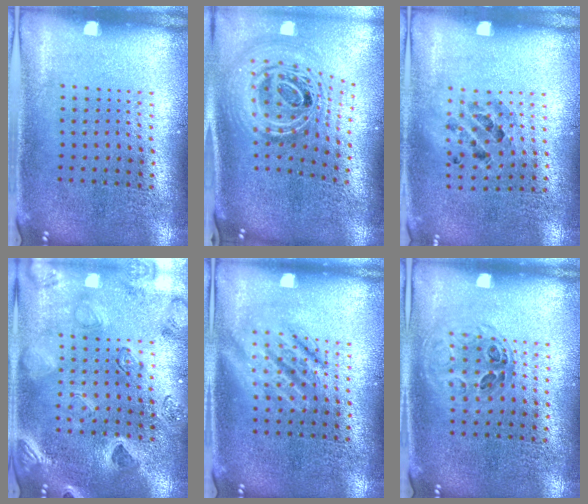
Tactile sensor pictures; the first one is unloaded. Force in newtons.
{"total": 3.0, "press": 2.0, "slide": 2.2}
{"total": 0.8, "press": 0.8, "slide": 0.0}
{"total": 2.5, "press": 2.4, "slide": 0.9}
{"total": 2.8, "press": 2.8, "slide": 0.4}
{"total": 0.9, "press": 0.9, "slide": 0.2}